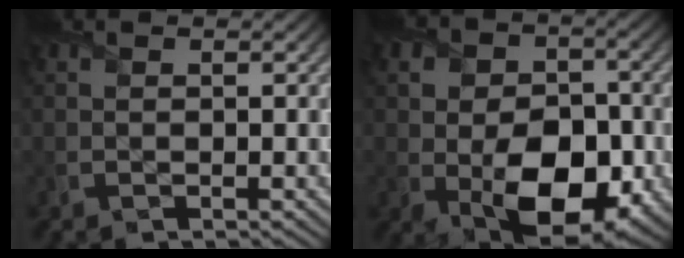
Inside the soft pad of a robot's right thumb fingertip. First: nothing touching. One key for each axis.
{"total": 13.7, "fx": -2.9, "fy": 9.1, "fz": 9.9, "tx": -0.146, "ty": -0.031, "tz": -0.031}